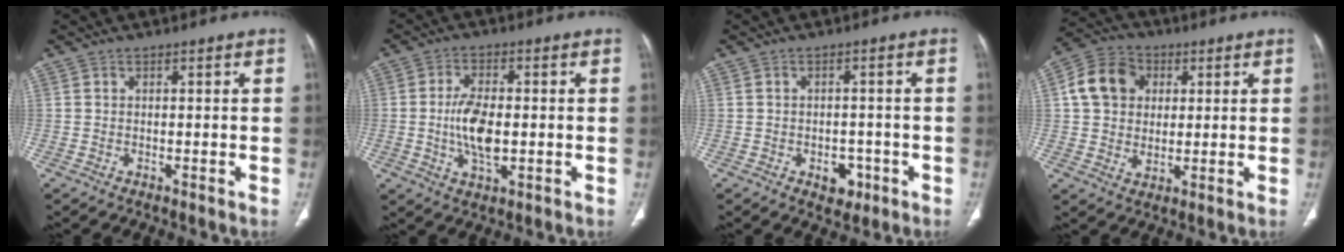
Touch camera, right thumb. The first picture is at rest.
{"total": 8.5, "force": [-0.7, 4.2, 7.4], "torque": [-0.141, -0.001, -0.013]}
{"total": 4.2, "force": [-1.8, 3.0, 2.4], "torque": [-0.013, 0.009, -0.018]}
{"total": 11.3, "force": [2.6, 9.2, 6.0], "torque": [-0.088, 0.005, 0.040]}